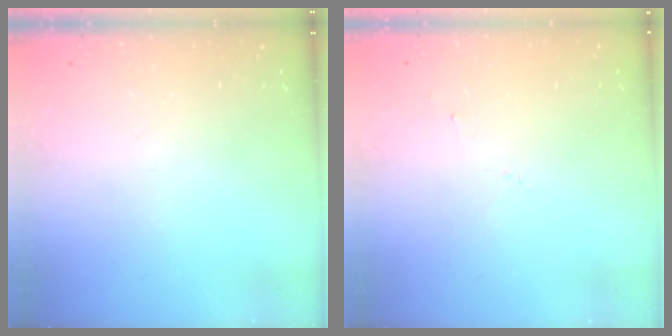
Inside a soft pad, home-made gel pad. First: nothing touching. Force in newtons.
{"total": 2.2, "press": 2.1, "slide": 0.7}